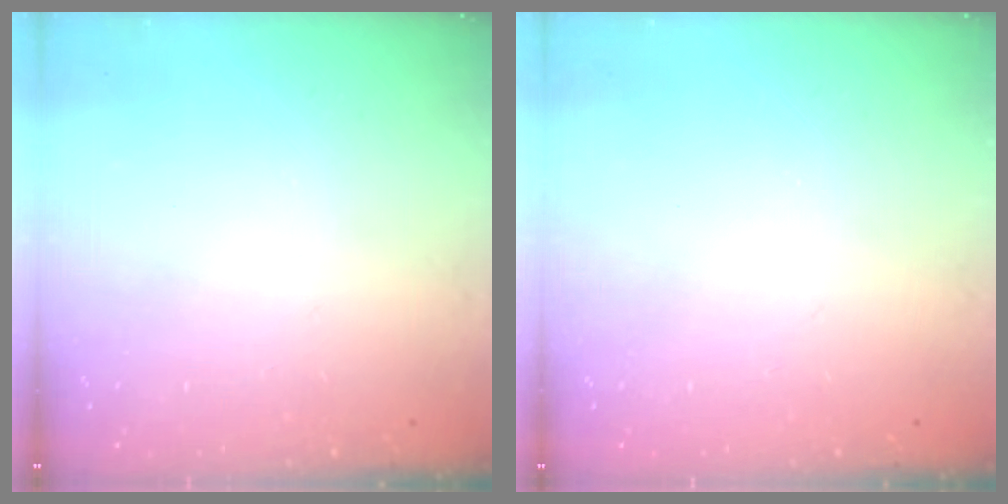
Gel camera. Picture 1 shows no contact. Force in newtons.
{"total": 0.0}